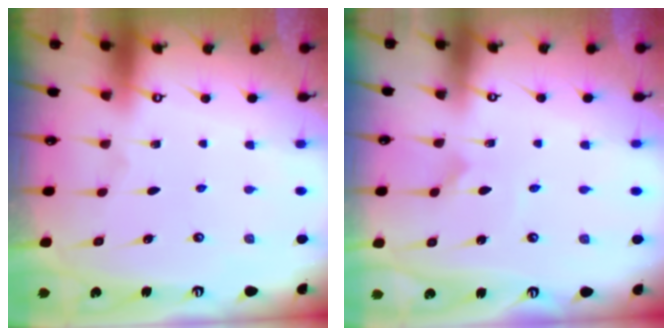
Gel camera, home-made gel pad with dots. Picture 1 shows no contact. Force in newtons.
{"total": 1.3, "press": 1.3, "slide": 0.0}